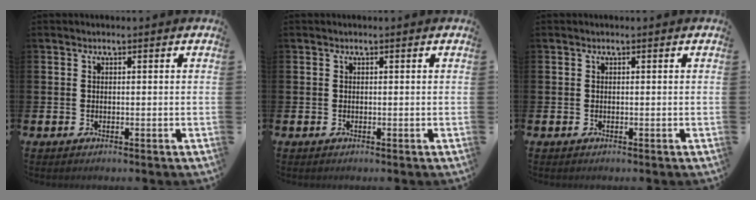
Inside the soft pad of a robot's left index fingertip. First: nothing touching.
{"total": 0.0}
{"total": 0.0}